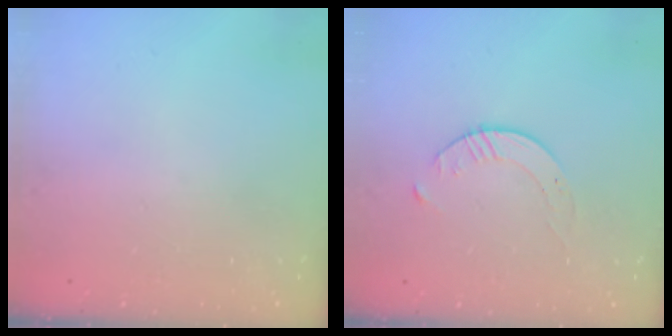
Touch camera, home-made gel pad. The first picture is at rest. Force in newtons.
{"total": 4.2, "press": 4.2, "slide": 0.5}